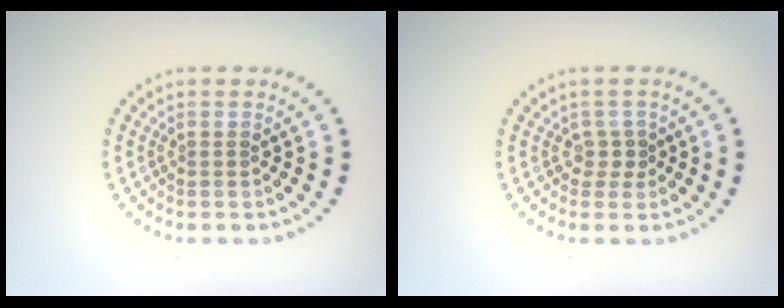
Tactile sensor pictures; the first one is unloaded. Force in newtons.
{"total": 1.3, "press": 0.9, "slide": 0.9}